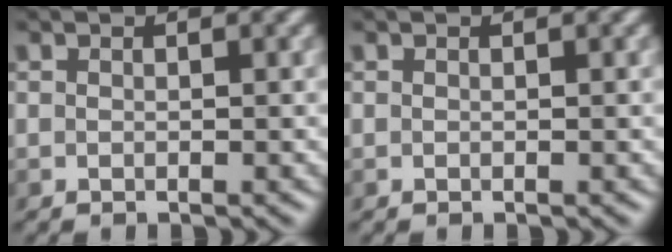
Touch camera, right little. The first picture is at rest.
{"total": 0.0}